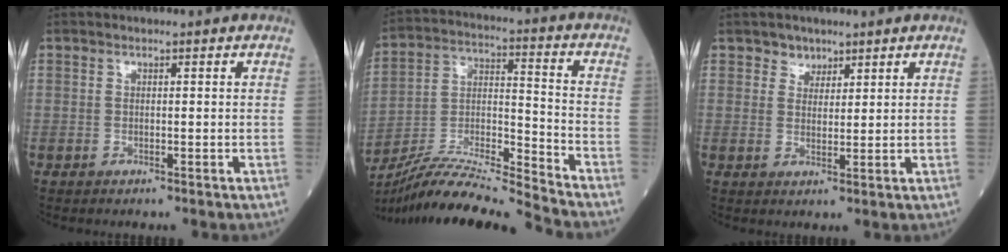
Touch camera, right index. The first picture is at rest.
{"total": 16.4, "force": [-15.5, -2.2, 4.8], "torque": [-0.082, 0.011, -0.284]}
{"total": 2.4, "force": [1.7, 1.6, 0.0], "torque": [0.007, -0.003, 0.025]}